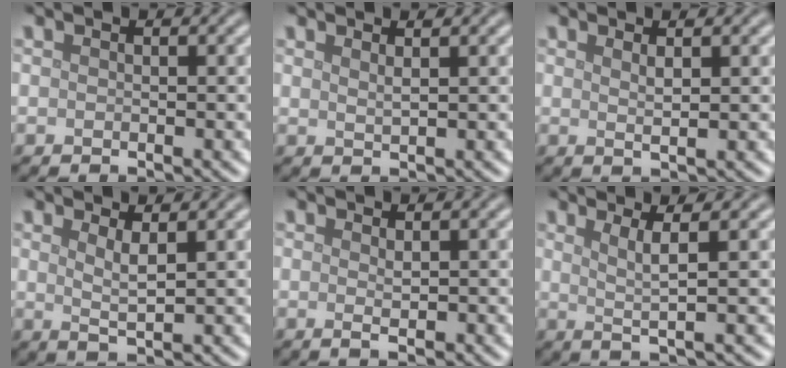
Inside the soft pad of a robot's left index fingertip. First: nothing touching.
{"total": 1.0, "force": [0.8, 0.2, 0.6], "torque": [-0.006, 0.000, 0.013]}
{"total": 1.4, "force": [0.7, 0.3, 1.2], "torque": [-0.018, 0.000, 0.010]}
{"total": 2.1, "force": [1.0, 0.5, 1.8], "torque": [-0.030, -0.007, 0.019]}
{"total": 1.1, "force": [0.1, 0.1, 1.1], "torque": [-0.020, -0.003, 0.001]}
{"total": 3.1, "force": [1.1, 0.4, 2.8], "torque": [-0.051, -0.002, 0.021]}